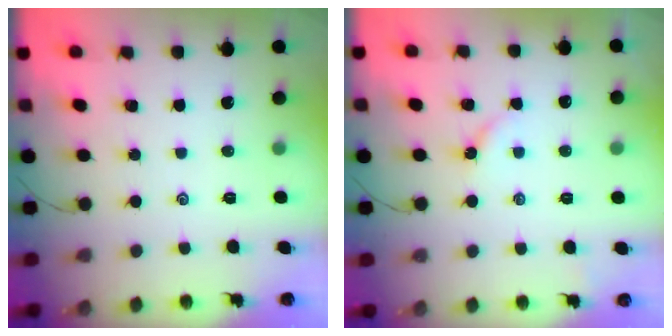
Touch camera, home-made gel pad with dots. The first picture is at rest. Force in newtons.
{"total": 2.7, "press": 2.7, "slide": 0.4}